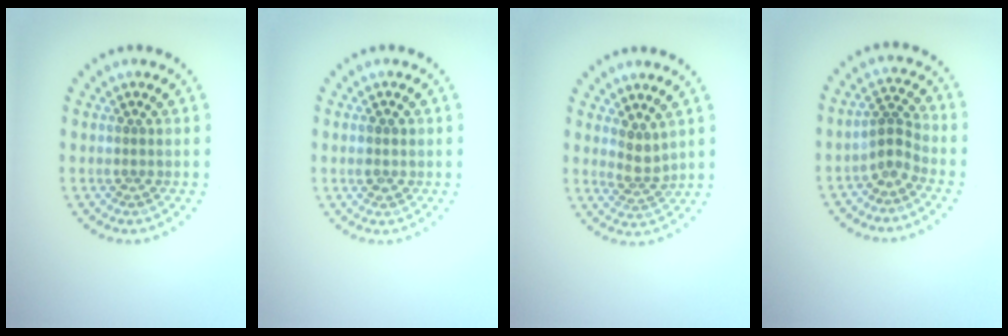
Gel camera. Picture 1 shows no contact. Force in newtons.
{"total": 1.0, "press": 1.0, "slide": 0.1}
{"total": 2.1, "press": 1.6, "slide": 1.5}
{"total": 2.0, "press": 1.4, "slide": 1.4}